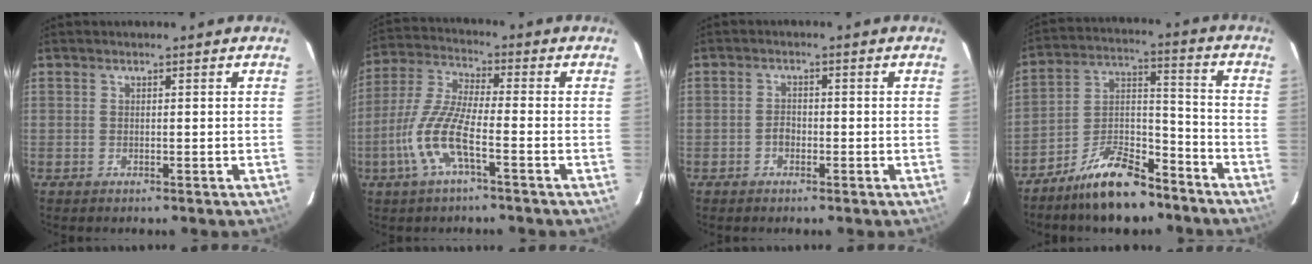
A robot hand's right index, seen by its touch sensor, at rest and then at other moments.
{"total": 10.5, "force": [-4.3, 1.8, 9.4], "torque": [-0.213, -0.003, -0.089]}
{"total": 1.8, "force": [-1.0, 1.4, 0.7], "torque": [-0.015, 0.004, -0.017]}
{"total": 14.0, "force": [-10.3, 5.4, 7.7], "torque": [-0.144, 0.032, -0.177]}